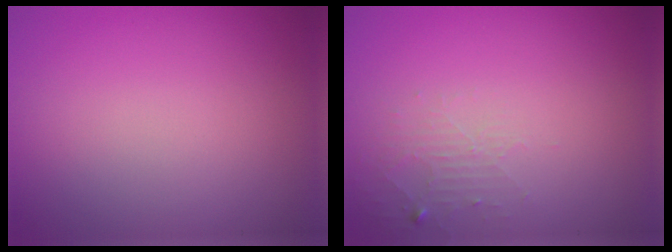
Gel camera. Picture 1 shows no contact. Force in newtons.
{"total": 1.7, "press": 1.7, "slide": 0.3}